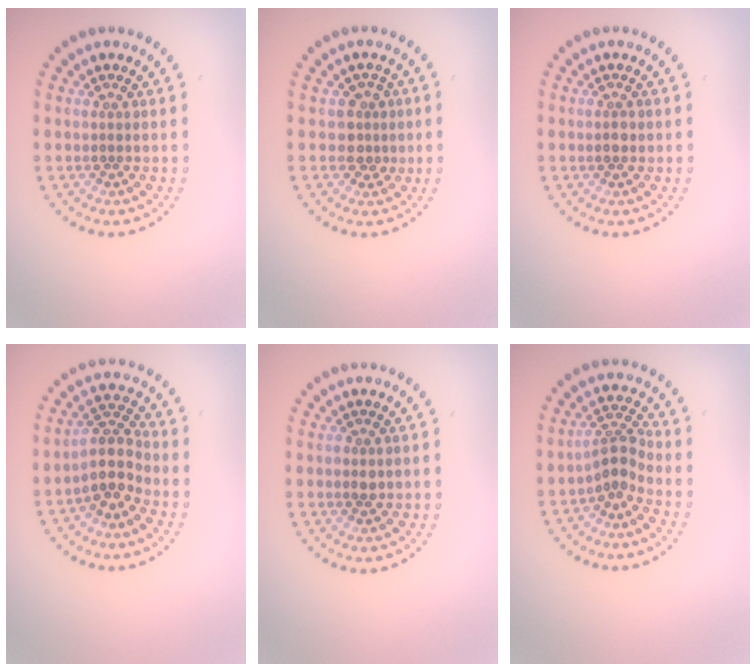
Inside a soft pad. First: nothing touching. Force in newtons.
{"total": 2.0, "press": 1.7, "slide": 1.1}
{"total": 1.2, "press": 1.2, "slide": 0.1}
{"total": 3.6, "press": 3.0, "slide": 2.0}
{"total": 1.0, "press": 1.0, "slide": 0.1}
{"total": 2.7, "press": 1.9, "slide": 1.9}